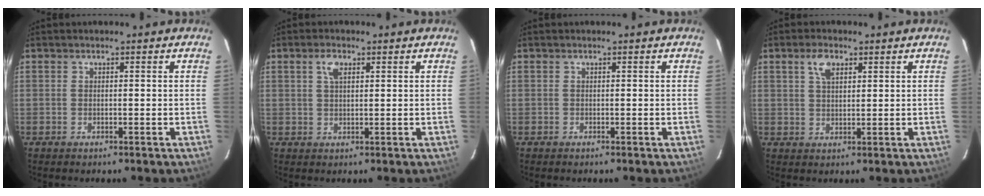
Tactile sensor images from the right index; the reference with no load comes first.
{"total": 2.7, "force": [1.3, 1.3, 2.0], "torque": [-0.039, 0.006, 0.025]}
{"total": 0.0}
{"total": 3.8, "force": [2.0, 2.0, 2.5], "torque": [-0.047, 0.008, 0.038]}